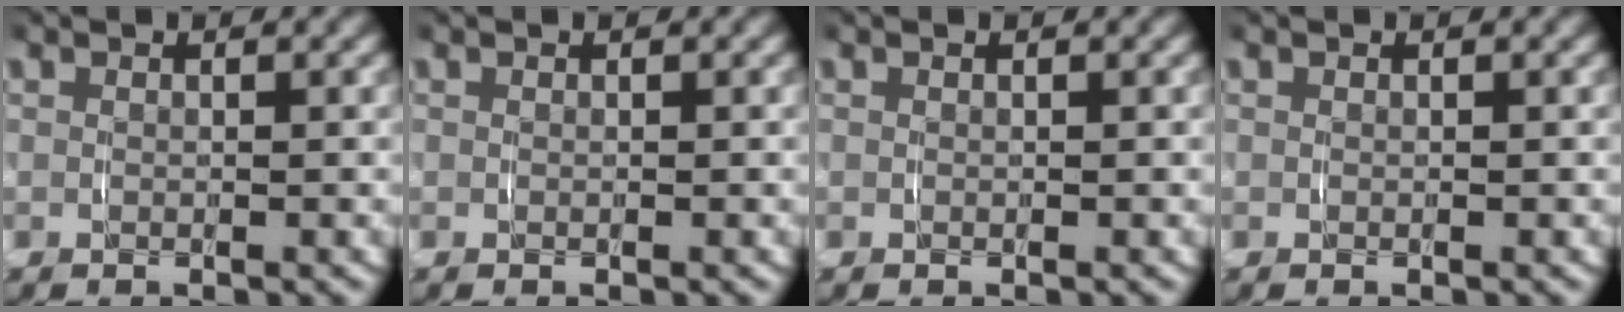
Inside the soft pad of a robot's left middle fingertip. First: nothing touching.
{"total": 0.0}
{"total": 0.0}
{"total": 0.0}